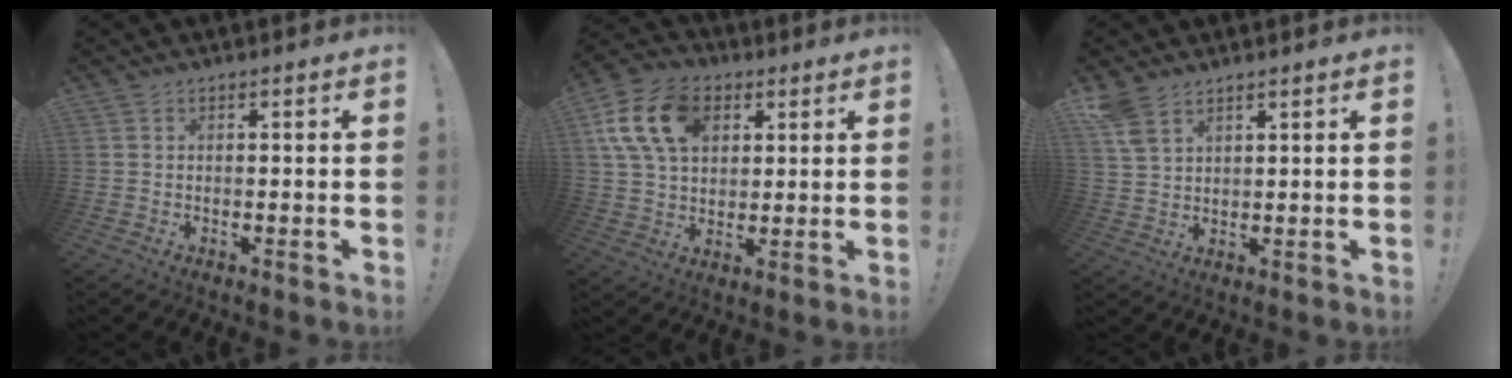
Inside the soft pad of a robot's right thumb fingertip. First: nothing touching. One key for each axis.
{"total": 16.4, "fx": 5.6, "fy": 11.5, "fz": 10.2, "tx": -0.183, "ty": -0.006, "tz": 0.109}
{"total": 5.9, "fx": 3.9, "fy": 2.9, "fz": 3.3, "tx": -0.065, "ty": -0.014, "tz": 0.078}